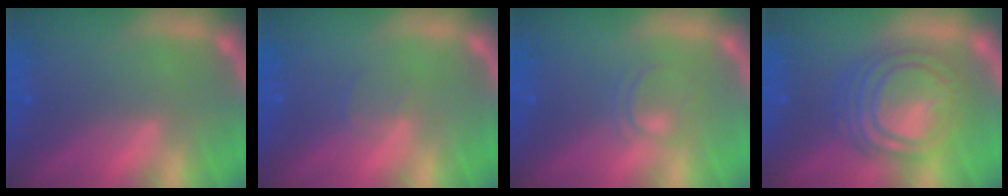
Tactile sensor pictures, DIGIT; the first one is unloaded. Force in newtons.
{"total": 1.0}
{"total": 2.0}
{"total": 9.0}